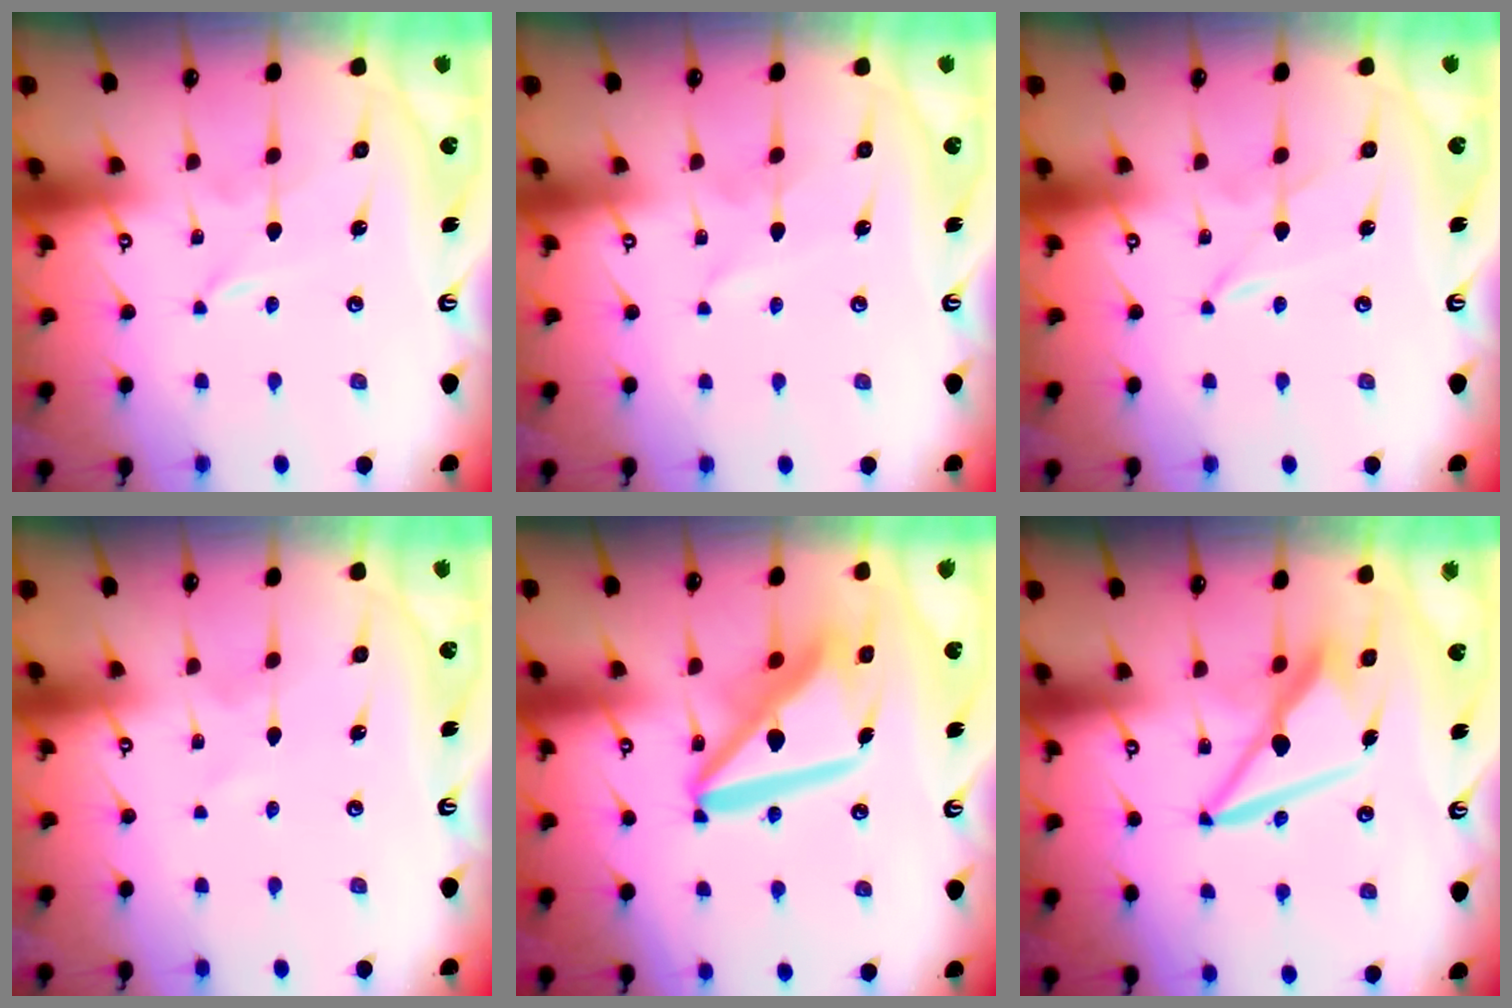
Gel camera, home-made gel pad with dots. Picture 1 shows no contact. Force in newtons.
{"total": 1.6, "press": 1.6, "slide": 0.1}
{"total": 0.9, "press": 0.8, "slide": 0.1}
{"total": 0.0}
{"total": 16.6, "press": 16.4, "slide": 2.1}
{"total": 9.9, "press": 9.8, "slide": 1.6}